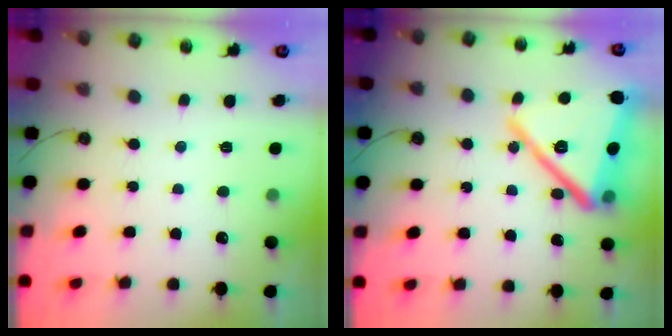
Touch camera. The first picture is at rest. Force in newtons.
{"total": 25.2, "press": 23.8, "slide": 8.3}